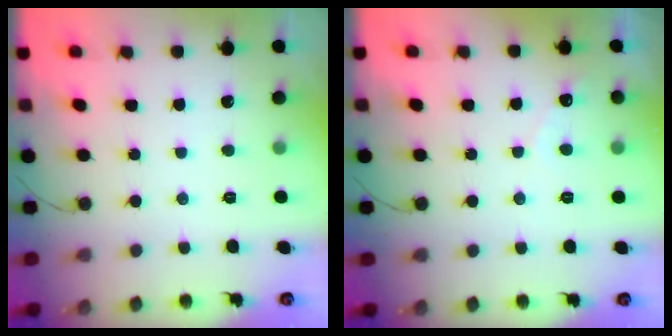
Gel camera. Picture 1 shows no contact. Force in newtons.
{"total": 2.6, "press": 2.6, "slide": 0.1}